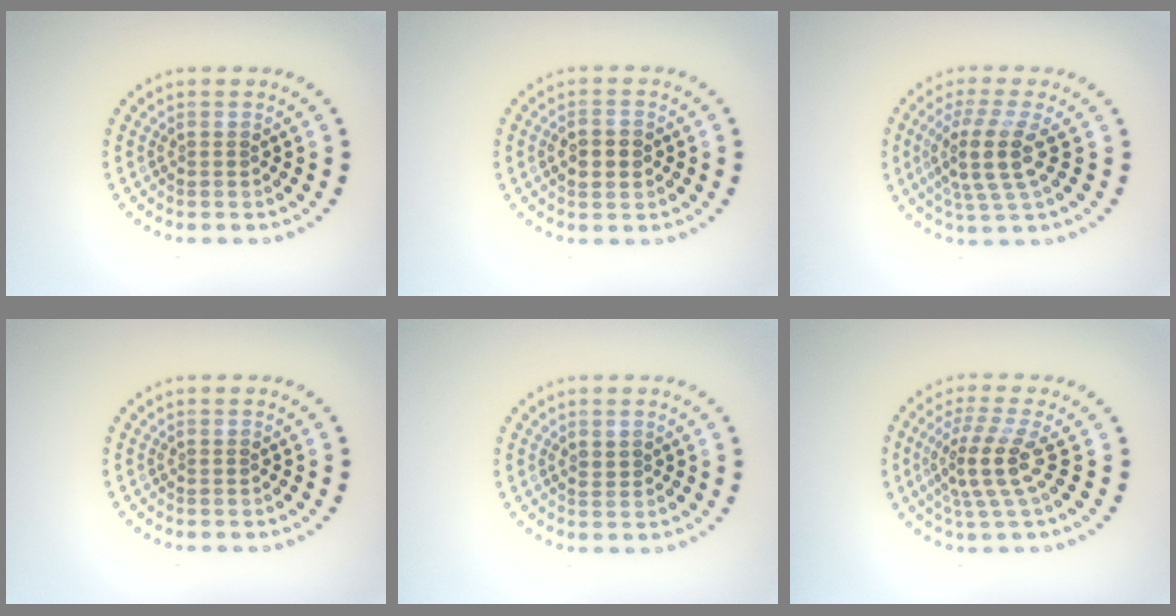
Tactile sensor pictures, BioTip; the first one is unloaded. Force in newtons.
{"total": 2.2, "press": 2.2, "slide": 0.1}
{"total": 4.2, "press": 3.2, "slide": 2.8}
{"total": 0.0}
{"total": 0.6, "press": 0.5, "slide": 0.3}
{"total": 3.6, "press": 2.7, "slide": 2.5}